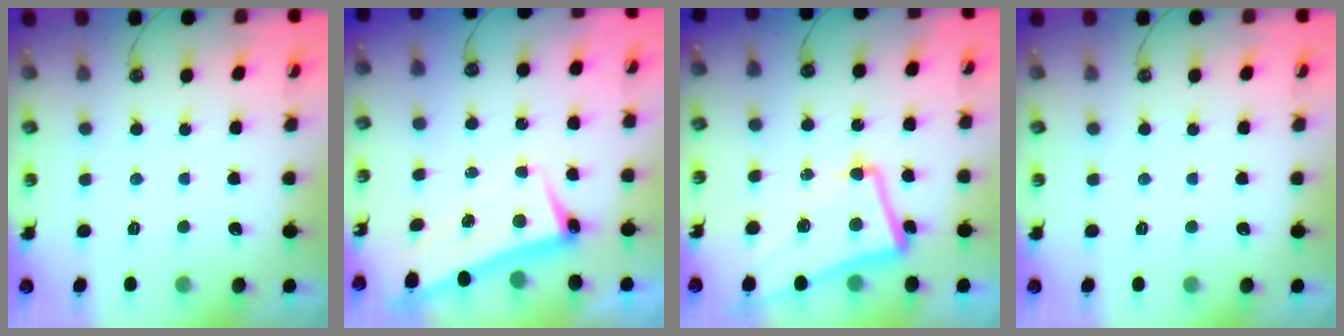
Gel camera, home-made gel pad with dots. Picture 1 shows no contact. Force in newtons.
{"total": 2.6, "press": 2.6, "slide": 0.3}
{"total": 5.8, "press": 5.4, "slide": 2.2}
{"total": 0.0}